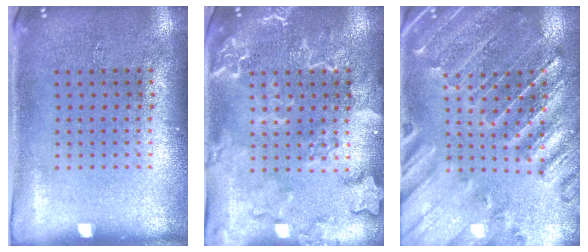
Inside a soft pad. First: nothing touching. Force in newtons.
{"total": 2.5, "press": 2.4, "slide": 0.4}
{"total": 1.6, "press": 1.6, "slide": 0.3}